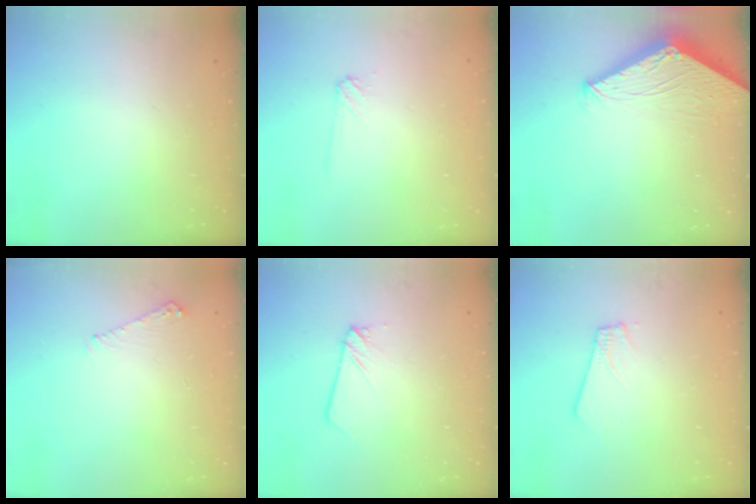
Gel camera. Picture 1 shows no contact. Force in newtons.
{"total": 4.3, "press": 4.2, "slide": 0.8}
{"total": 4.7, "press": 4.7, "slide": 0.1}
{"total": 4.7, "press": 4.7, "slide": 0.7}
{"total": 2.3, "press": 2.3, "slide": 0.1}
{"total": 1.8, "press": 1.8, "slide": 0.1}